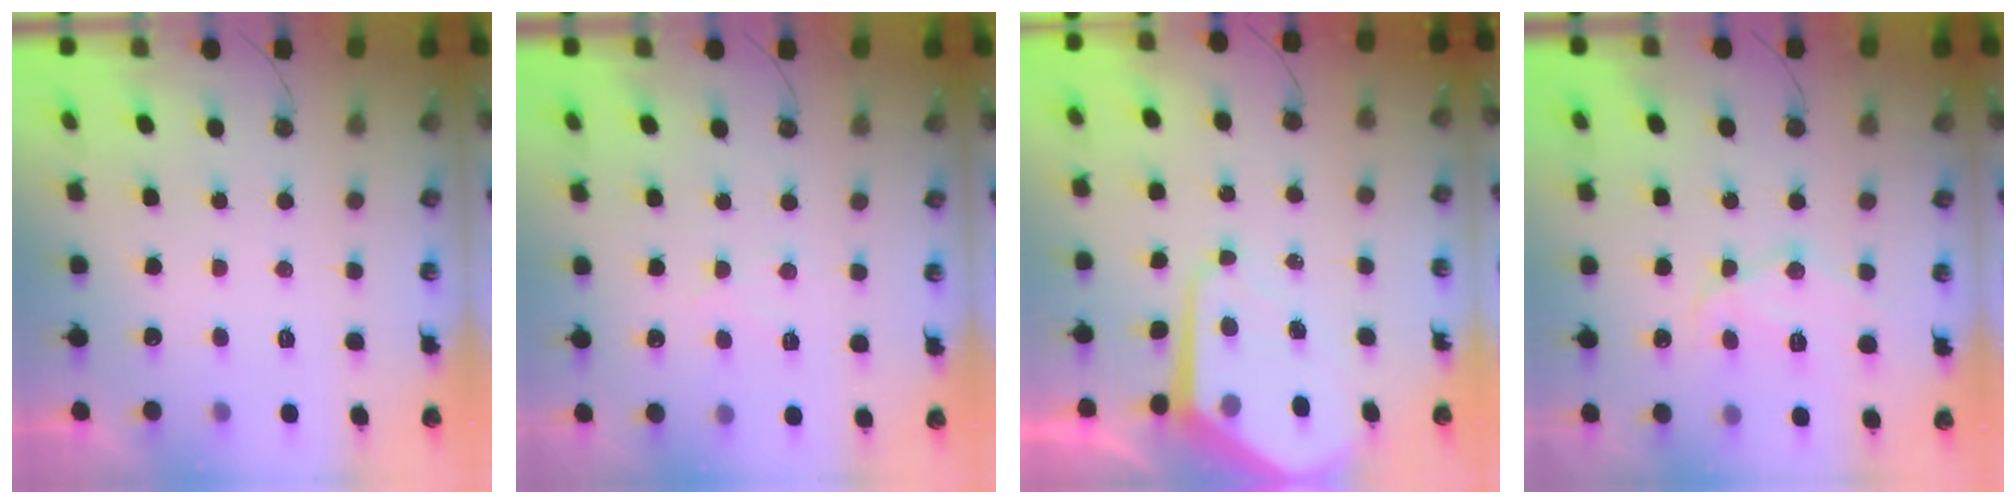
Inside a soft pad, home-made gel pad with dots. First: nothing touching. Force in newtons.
{"total": 4.6, "press": 4.5, "slide": 0.7}
{"total": 9.3, "press": 9.3, "slide": 0.8}
{"total": 12.0, "press": 11.9, "slide": 1.3}